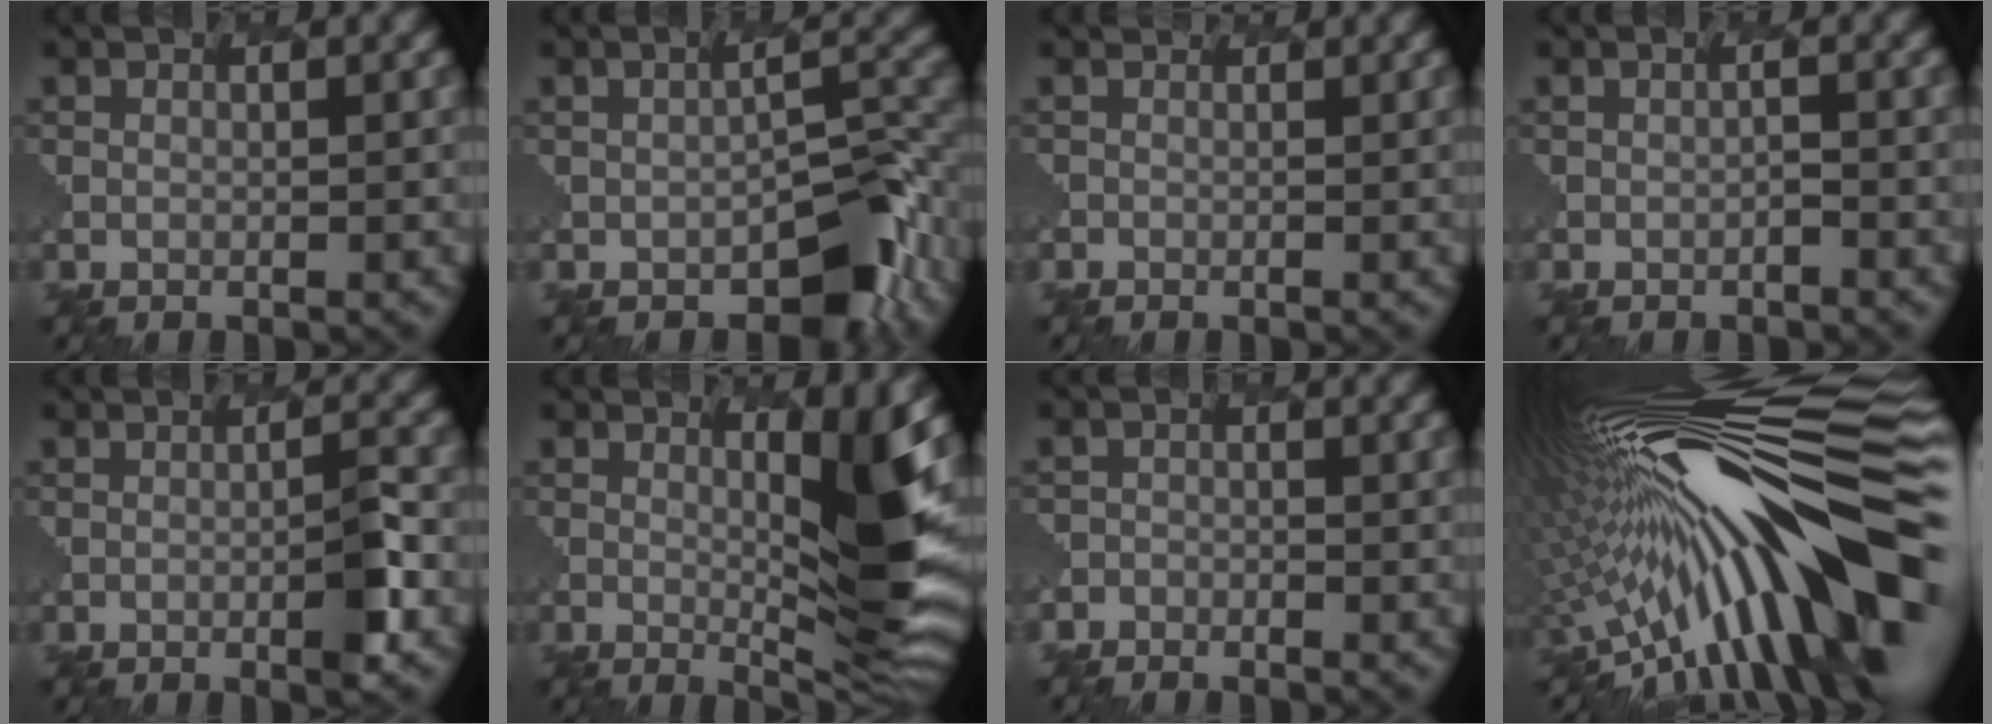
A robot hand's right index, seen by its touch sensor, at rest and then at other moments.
{"total": 5.0, "force": [-3.4, 2.4, 2.6], "torque": [-0.053, -0.010, -0.057]}
{"total": 1.1, "force": [-0.5, 1.0, 0.2], "torque": [-0.006, 0.003, -0.009]}
{"total": 1.3, "force": [-0.6, -0.4, -1.1], "torque": [-0.014, -0.011, -0.013]}
{"total": 1.3, "force": [-0.8, -0.7, 0.7], "torque": [-0.043, -0.003, -0.024]}
{"total": 5.2, "force": [1.5, 0.2, 5.0], "torque": [-0.106, -0.012, 0.017]}
{"total": 4.0, "force": [-3.3, 1.6, -1.4], "torque": [0.019, 0.003, -0.061]}
{"total": 13.5, "force": [-2.2, 2.7, 13.1], "torque": [-0.211, 0.046, -0.083]}